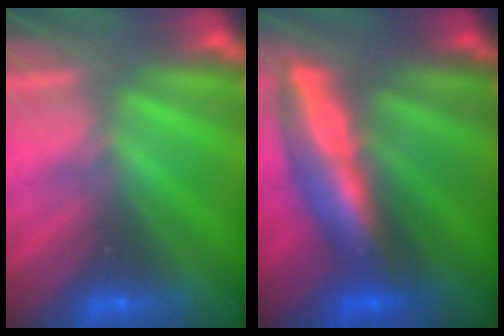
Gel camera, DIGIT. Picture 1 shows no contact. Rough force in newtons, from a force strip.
{"total": 8.9}